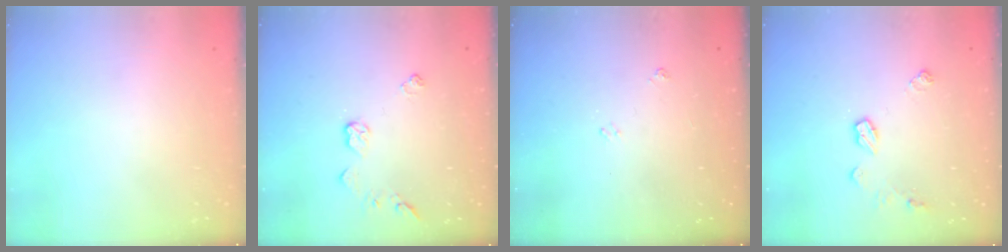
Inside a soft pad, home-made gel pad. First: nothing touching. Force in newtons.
{"total": 4.5, "press": 4.5, "slide": 0.4}
{"total": 3.5, "press": 3.4, "slide": 0.5}
{"total": 7.0, "press": 7.0, "slide": 0.4}